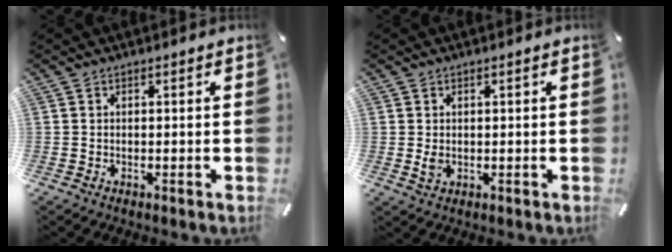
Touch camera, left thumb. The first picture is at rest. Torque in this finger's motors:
{"motor_torque": [0.23, 0.31, 0.28, -0.03, 0.00]}